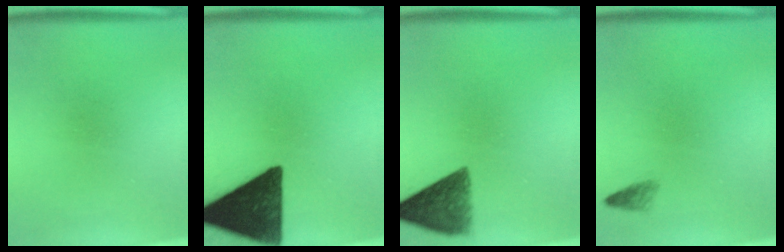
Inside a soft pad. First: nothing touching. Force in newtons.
{"total": 16.8}
{"total": 8.3}
{"total": 1.1}